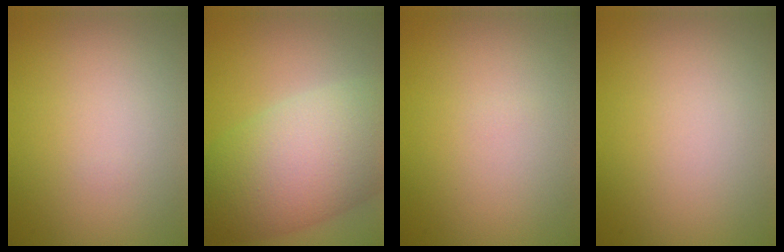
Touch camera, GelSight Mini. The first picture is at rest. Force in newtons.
{"total": 11.0, "press": 10.9, "slide": 0.4}
{"total": 0.0}
{"total": 0.0}